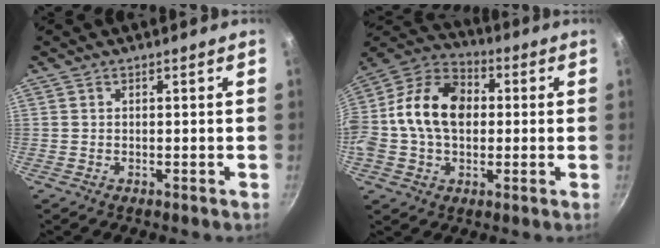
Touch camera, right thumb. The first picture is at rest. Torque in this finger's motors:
{"motor_torque": [1.47, 3.05, 1.10, -0.73, 0.63]}